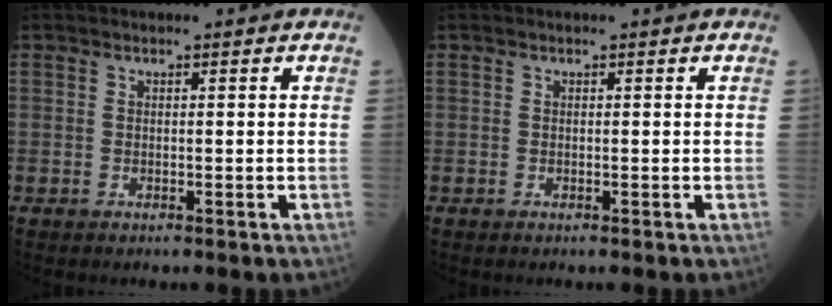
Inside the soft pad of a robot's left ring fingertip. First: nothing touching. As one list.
[{"total": 0.0}]